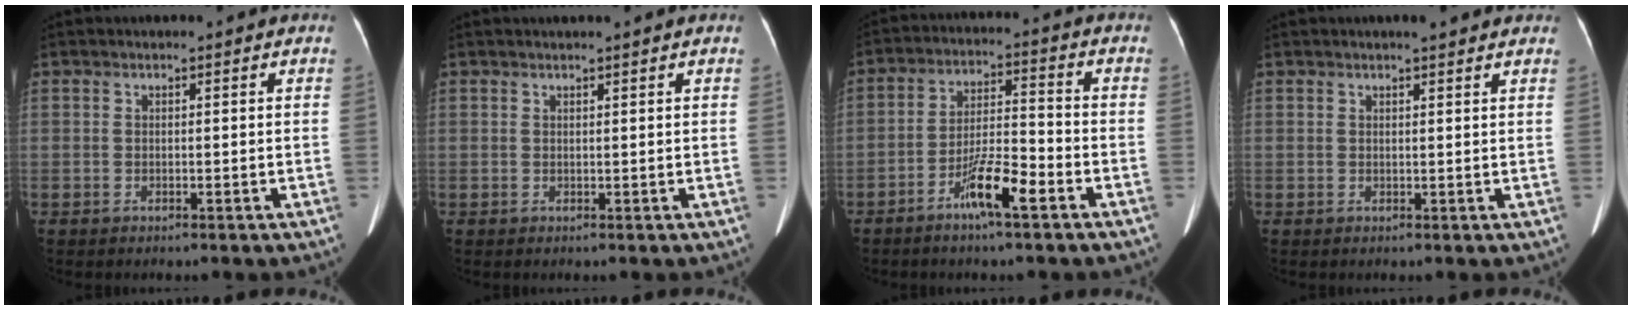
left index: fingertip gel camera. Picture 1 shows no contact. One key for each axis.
{"total": 2.0, "fx": 1.7, "fy": -0.3, "fz": 0.9, "tx": -0.007, "ty": 0.016, "tz": 0.027}
{"total": 7.9, "fx": -4.6, "fy": 0.7, "fz": 6.4, "tx": -0.123, "ty": 0.000, "tz": -0.083}
{"total": 3.8, "fx": 3.2, "fy": 0.4, "fz": 1.9, "tx": -0.020, "ty": 0.011, "tz": 0.036}